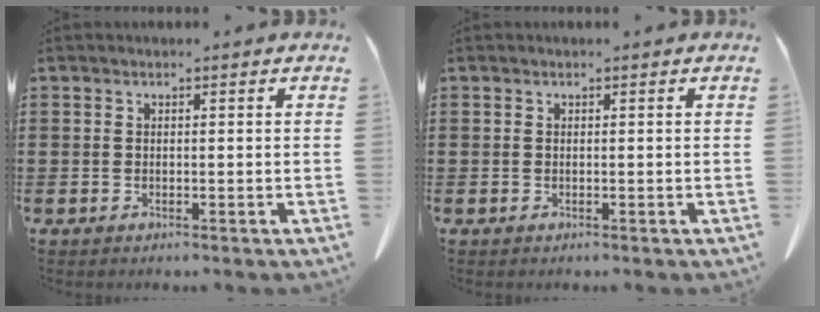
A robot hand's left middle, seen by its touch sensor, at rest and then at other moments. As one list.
[{"total": 0.0}]